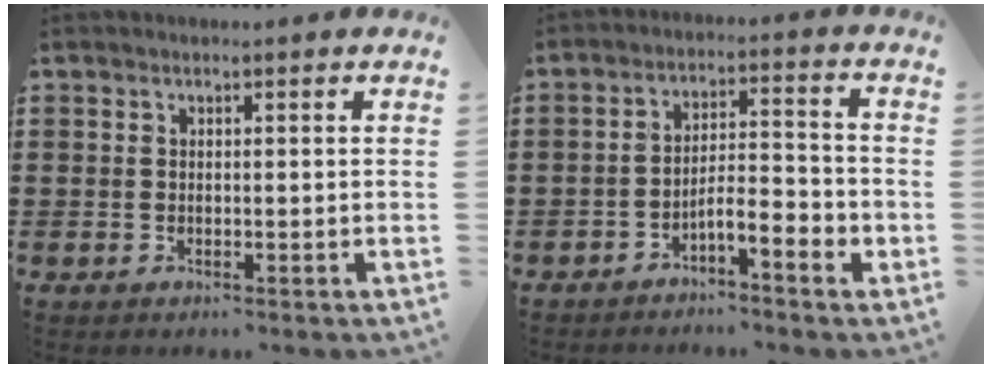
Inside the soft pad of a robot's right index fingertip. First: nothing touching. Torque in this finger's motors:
{"motor_torque": [0.31, -0.30, 0.15, 0.09]}